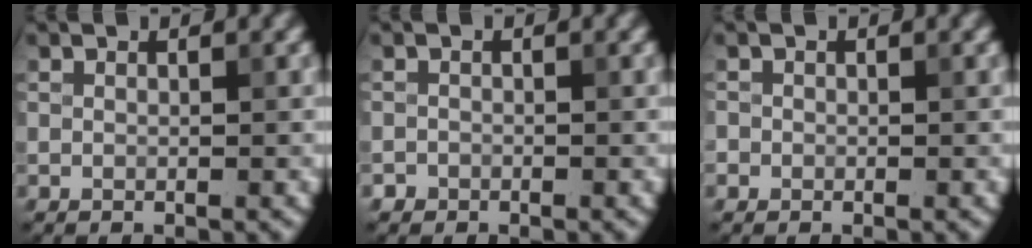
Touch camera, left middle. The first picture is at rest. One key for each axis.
{"total": 1.0, "fx": -0.9, "fy": 0.3, "fz": -0.3, "tx": 0.010, "ty": 0.002, "tz": -0.013}
{"total": 0.8, "fx": -0.7, "fy": 0.3, "fz": -0.3, "tx": 0.008, "ty": 0.003, "tz": -0.008}